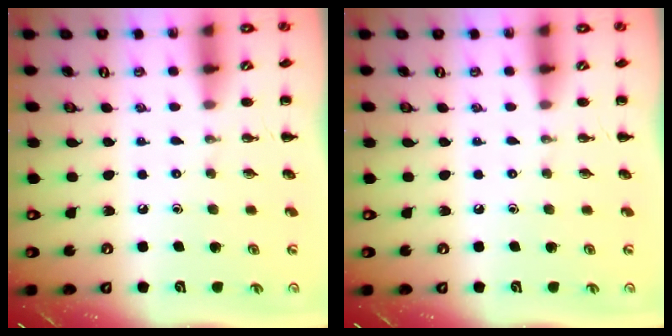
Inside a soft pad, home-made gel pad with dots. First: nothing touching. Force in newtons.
{"total": 0.0}